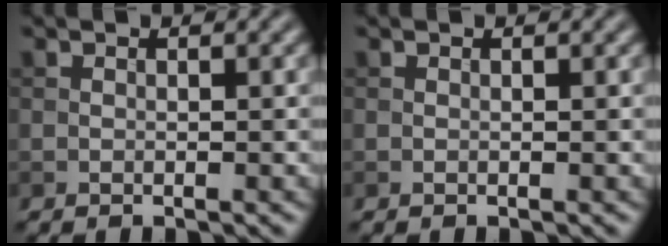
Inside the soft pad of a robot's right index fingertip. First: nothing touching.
{"total": 0.0}